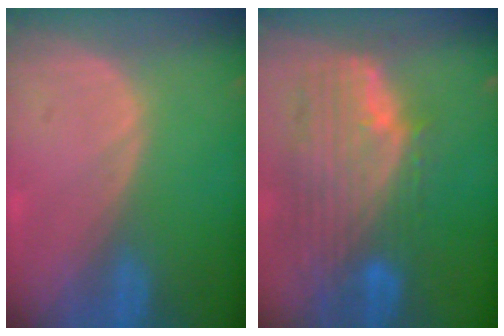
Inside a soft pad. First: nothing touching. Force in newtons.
{"total": 11.6, "press": 9.9, "slide": 6.1}